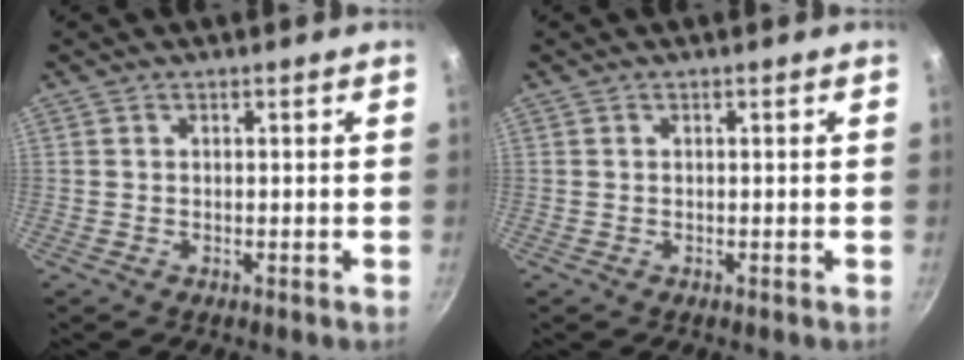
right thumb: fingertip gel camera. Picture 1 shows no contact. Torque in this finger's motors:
{"motor_torque": [-0.20, 0.20, 0.03, -0.01, 0.02]}